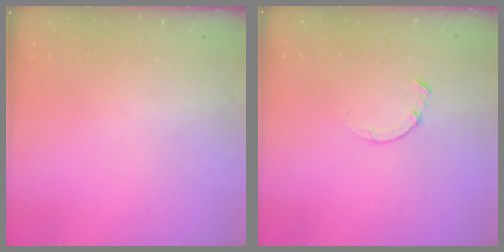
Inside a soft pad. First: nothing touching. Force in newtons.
{"total": 0.7, "press": 0.6, "slide": 0.2}